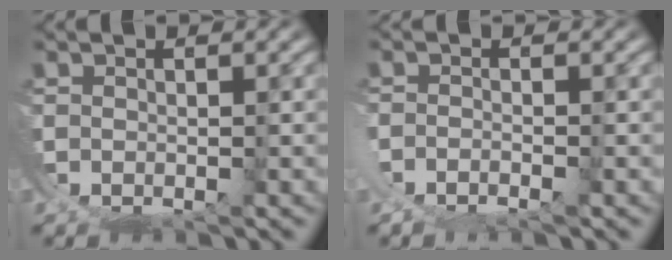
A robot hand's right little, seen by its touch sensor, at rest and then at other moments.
{"total": 1.5, "force": [-1.1, -0.5, 0.8], "torque": [-0.007, -0.004, -0.017]}